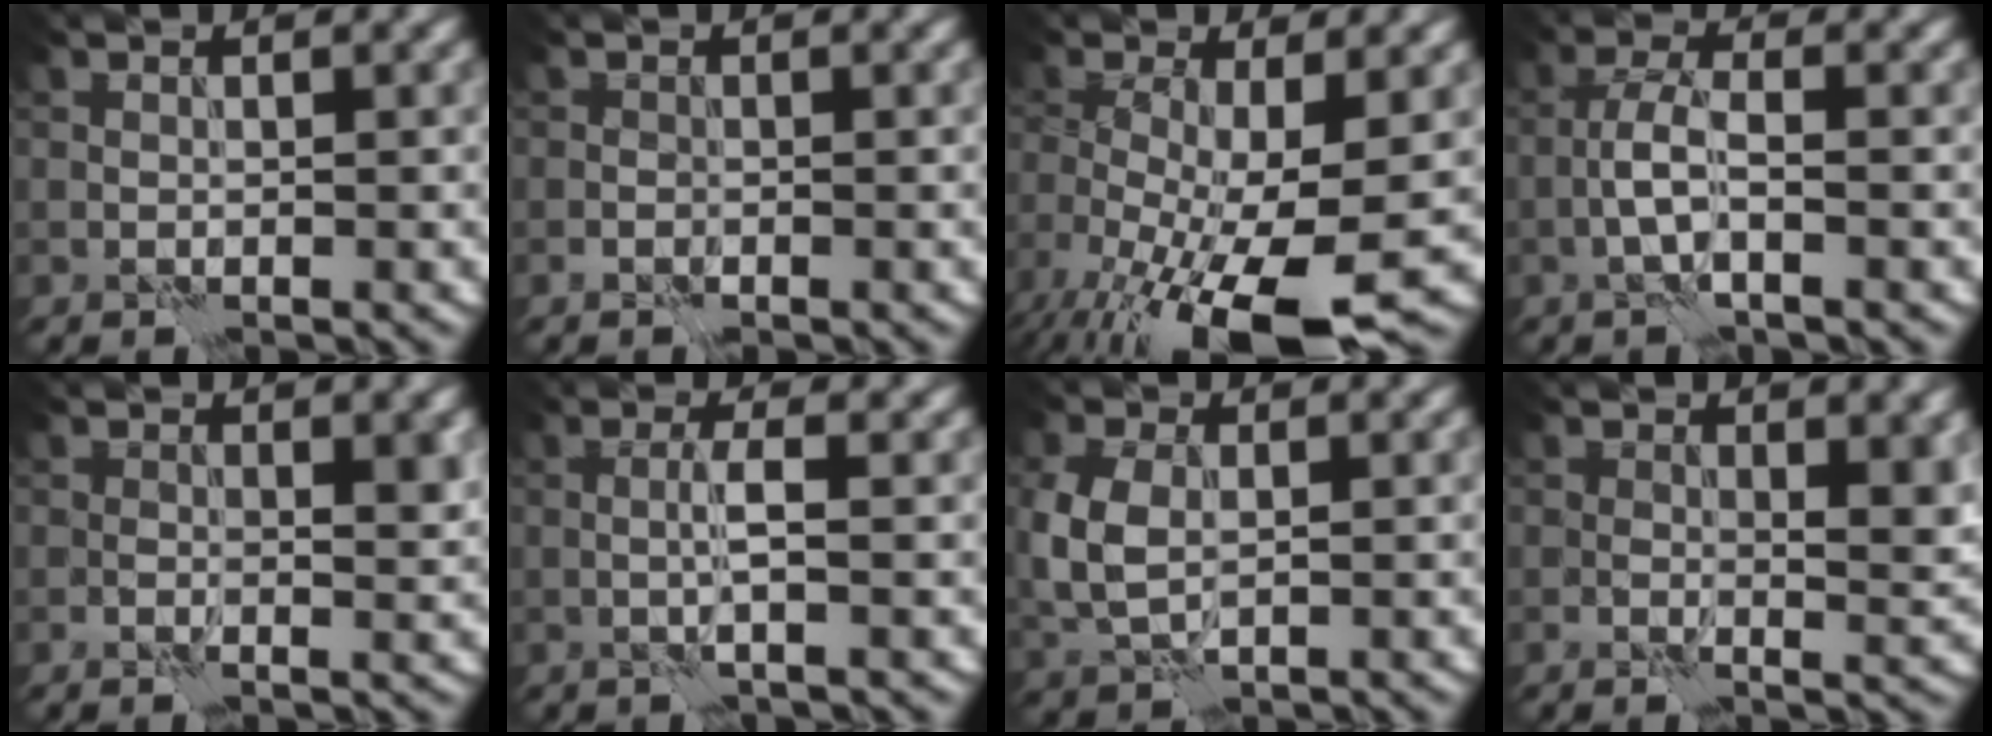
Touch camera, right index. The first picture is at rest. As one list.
[{"total": 0.6, "force": [-0.4, 0.3, 0.2], "torque": [-0.002, 0.001, -0.008]}, {"total": 11.3, "force": [-4.5, 3.8, 9.6], "torque": [-0.179, -0.041, -0.073]}, {"total": 3.0, "force": [-1.0, 0.8, 2.7], "torque": [-0.058, 0.007, -0.024]}, {"total": 2.1, "force": [0.0, 1.0, 1.8], "torque": [-0.023, -0.004, 0.000]}, {"total": 2.1, "force": [-0.2, 0.1, 2.1], "torque": [-0.044, 0.004, -0.007]}, {"total": 4.5, "force": [0.1, 3.0, 3.4], "torque": [-0.095, 0.000, 0.001]}, {"total": 3.6, "force": [0.4, 1.7, 3.2], "torque": [-0.043, -0.005, 0.008]}]